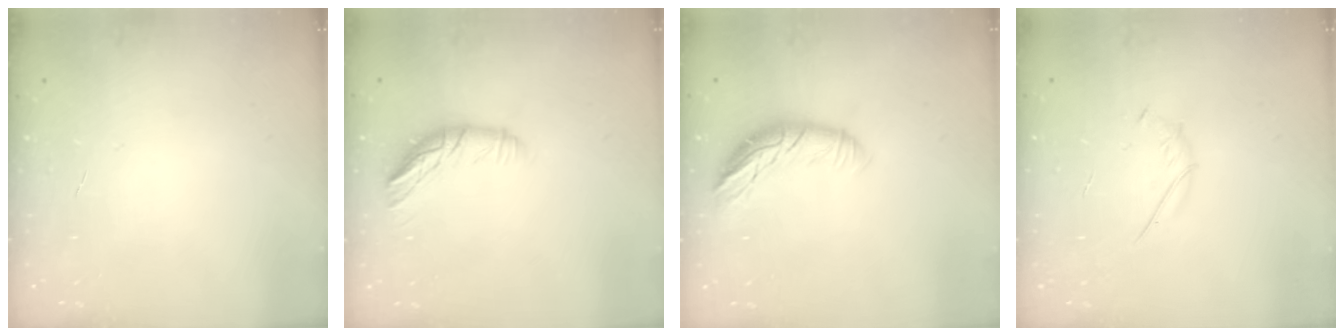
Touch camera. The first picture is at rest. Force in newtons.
{"total": 10.7, "press": 10.5, "slide": 2.0}
{"total": 9.9, "press": 9.9, "slide": 0.4}
{"total": 1.9, "press": 1.8, "slide": 0.6}